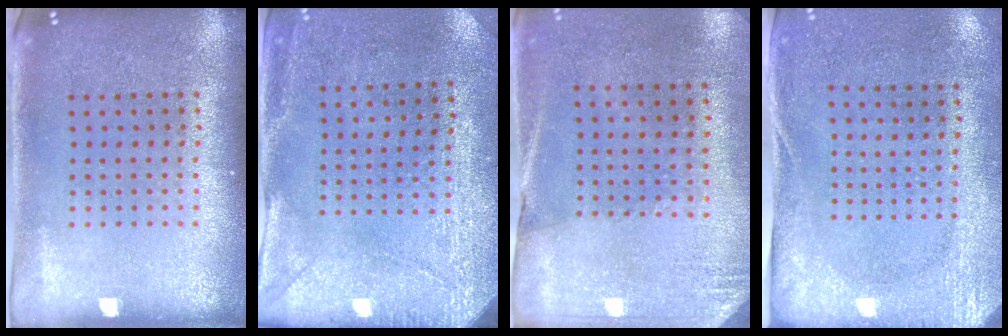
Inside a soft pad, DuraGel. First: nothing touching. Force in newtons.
{"total": 2.9, "press": 2.3, "slide": 1.8}
{"total": 2.6, "press": 2.3, "slide": 1.2}
{"total": 2.8, "press": 2.2, "slide": 1.7}